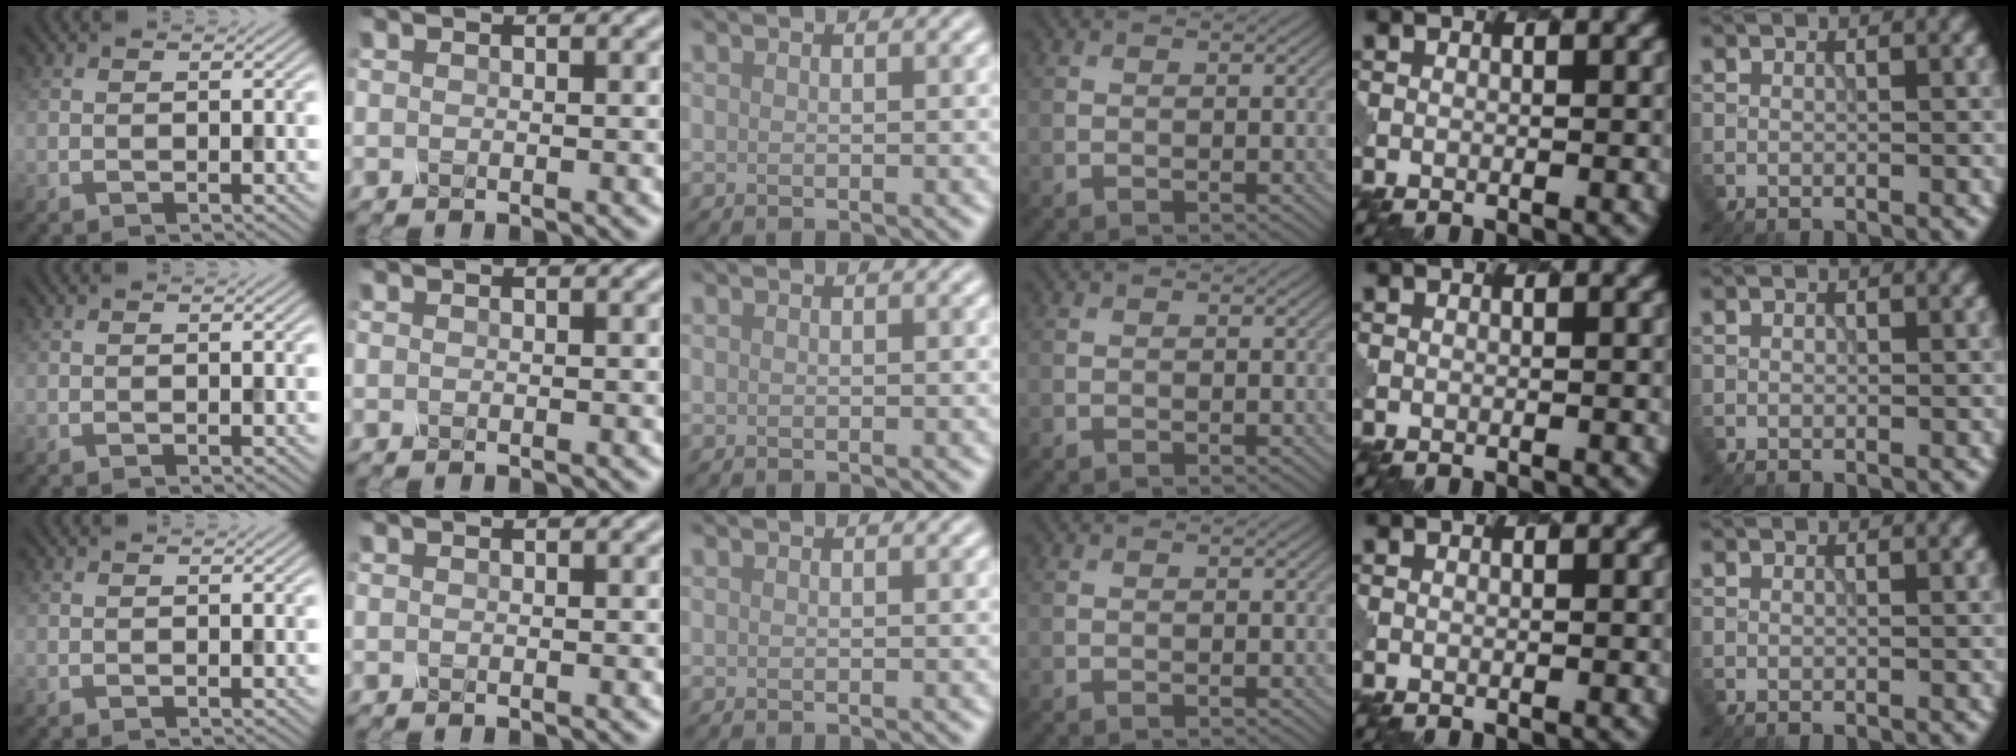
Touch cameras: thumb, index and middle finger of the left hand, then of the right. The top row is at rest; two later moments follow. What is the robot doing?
{"motion": "dispense", "object": "dispenser bottle"}